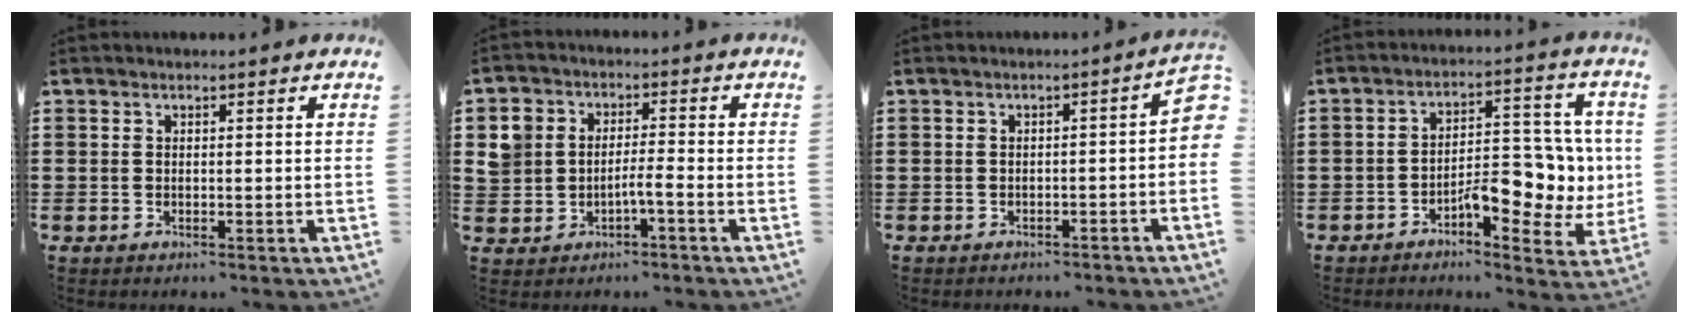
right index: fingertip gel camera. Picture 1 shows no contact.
{"total": 3.2, "force": [-1.5, 2.5, 1.4], "torque": [-0.054, 0.004, -0.038]}
{"total": 2.1, "force": [-1.5, 0.6, 1.4], "torque": [-0.025, 0.003, -0.030]}
{"total": 8.8, "force": [-2.4, 4.2, 7.3], "torque": [-0.092, 0.001, -0.045]}